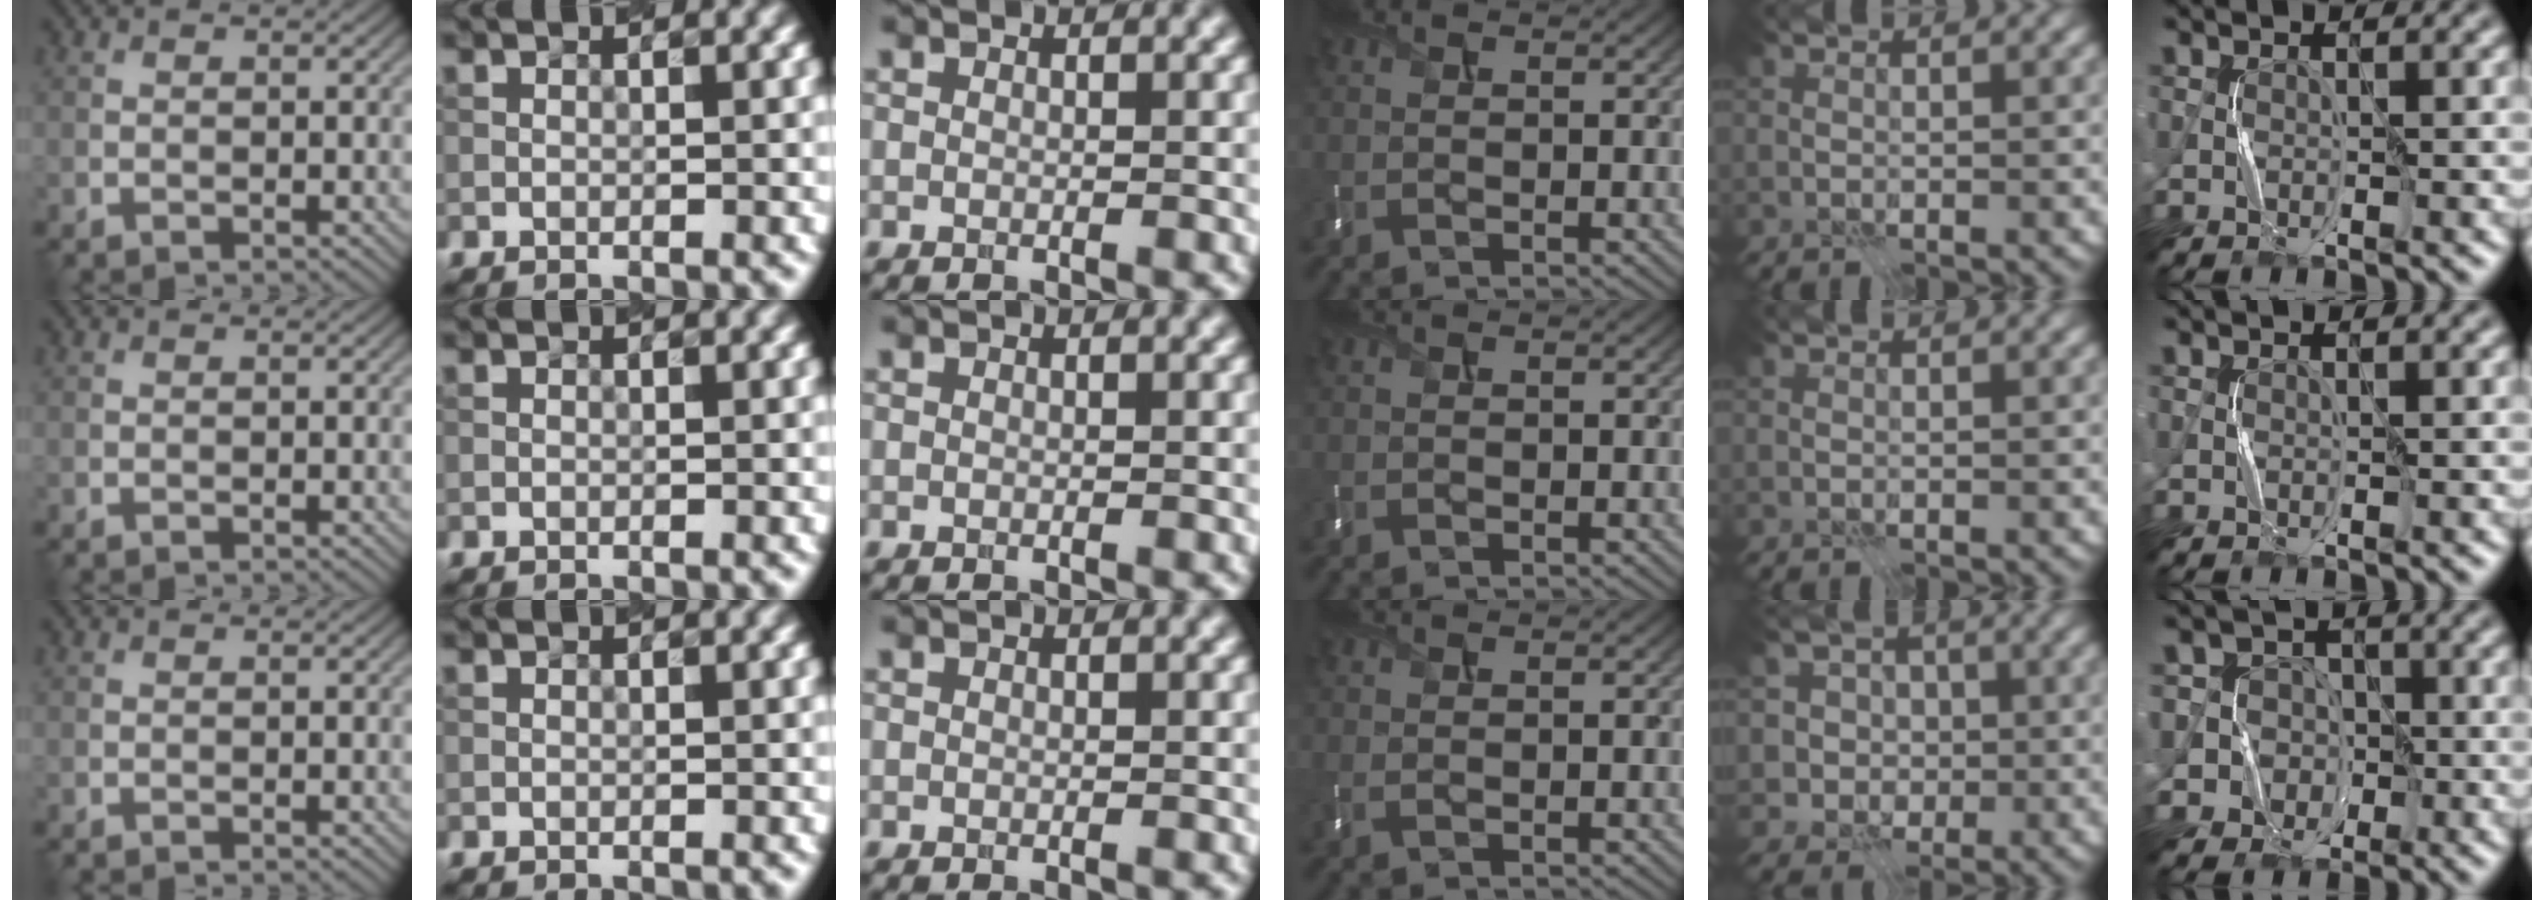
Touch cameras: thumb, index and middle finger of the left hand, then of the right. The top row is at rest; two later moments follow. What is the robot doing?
{"motion": "press", "object": "memory foam"}